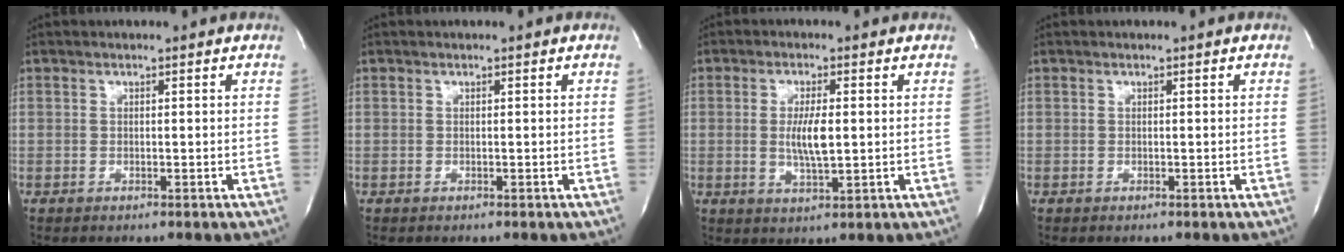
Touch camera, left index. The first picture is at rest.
{"total": 0.0}
{"total": 4.9, "force": [-0.2, 0.9, 4.8], "torque": [-0.096, -0.011, -0.002]}
{"total": 0.0}